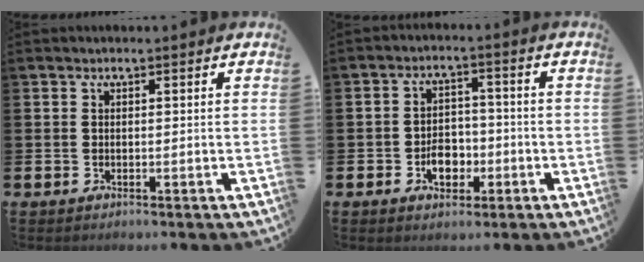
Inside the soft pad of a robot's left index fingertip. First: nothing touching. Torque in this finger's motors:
{"motor_torque": [1.11, 0.50, 0.22, 0.10]}